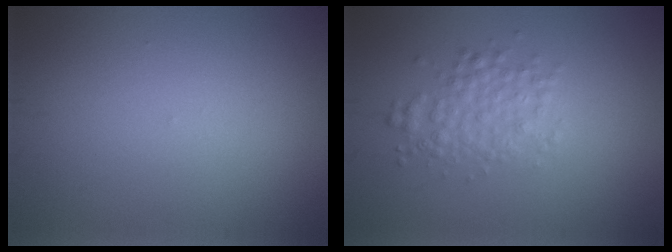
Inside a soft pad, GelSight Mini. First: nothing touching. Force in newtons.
{"total": 3.0, "press": 3.0, "slide": 0.1}